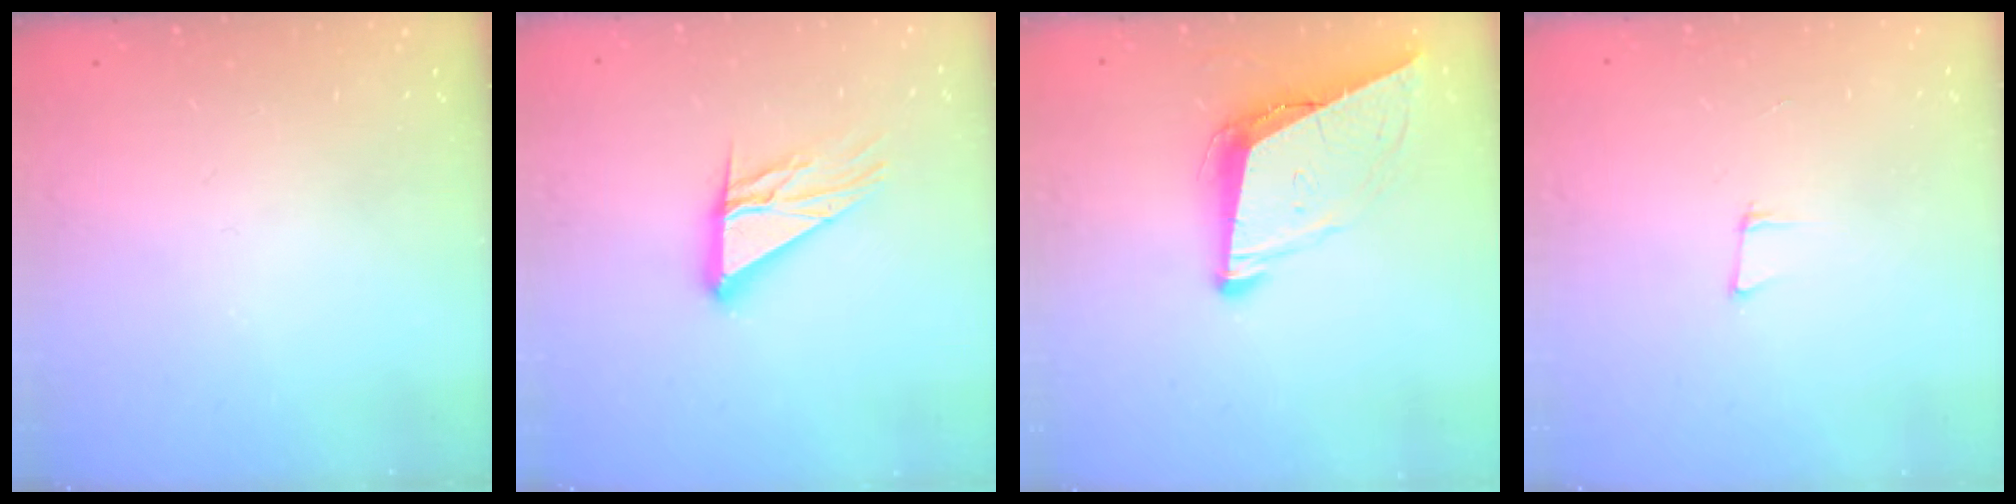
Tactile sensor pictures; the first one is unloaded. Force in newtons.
{"total": 11.7, "press": 11.7, "slide": 0.9}
{"total": 9.3, "press": 9.0, "slide": 2.3}
{"total": 5.8, "press": 5.1, "slide": 2.8}